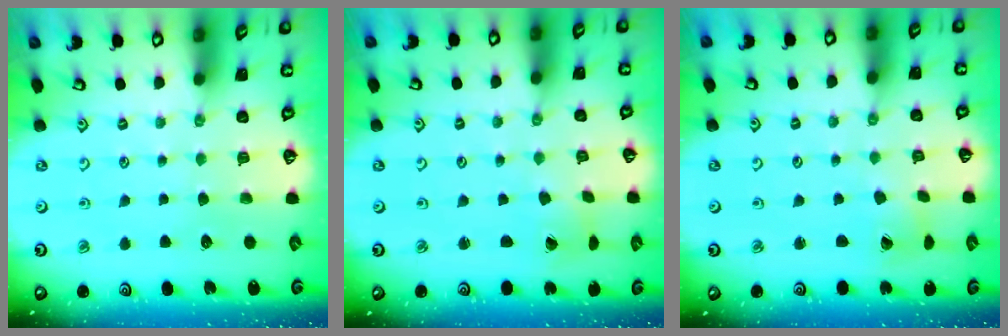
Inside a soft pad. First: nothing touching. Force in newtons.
{"total": 2.1, "press": 2.1, "slide": 0.2}
{"total": 2.9, "press": 2.8, "slide": 0.4}